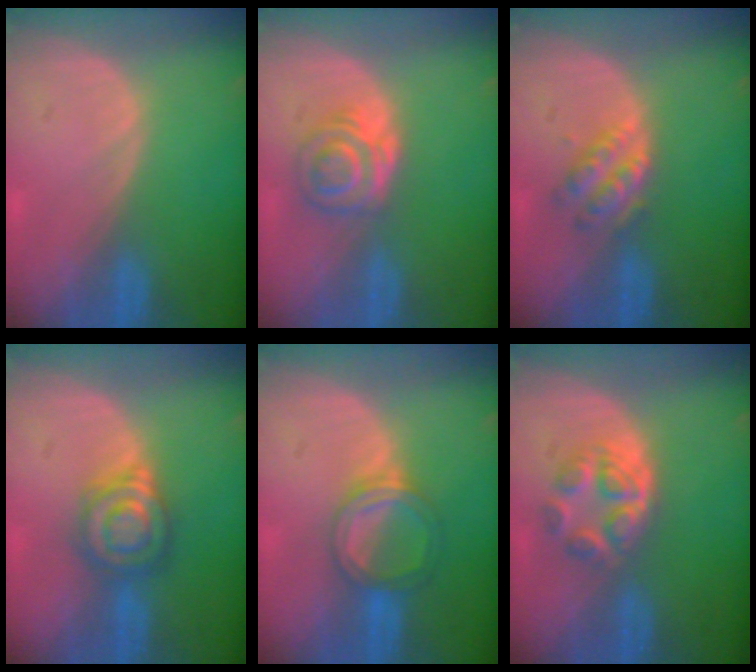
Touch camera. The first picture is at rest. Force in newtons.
{"total": 5.5, "press": 4.9, "slide": 2.6}
{"total": 4.8, "press": 4.2, "slide": 2.3}
{"total": 6.3, "press": 6.3, "slide": 0.0}
{"total": 5.4, "press": 5.1, "slide": 1.7}
{"total": 6.3, "press": 5.3, "slide": 3.3}